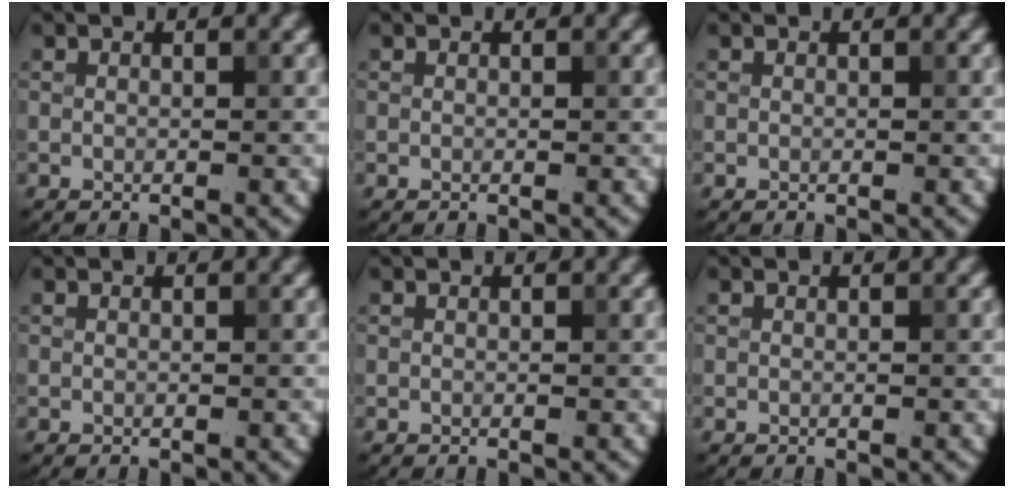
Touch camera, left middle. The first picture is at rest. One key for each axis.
{"total": 0.0}
{"total": 0.0}
{"total": 0.0}
{"total": 0.0}
{"total": 0.0}